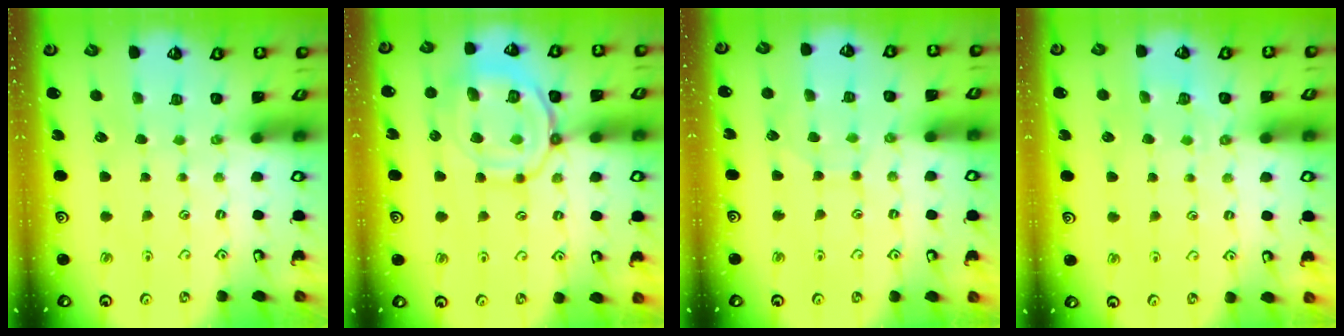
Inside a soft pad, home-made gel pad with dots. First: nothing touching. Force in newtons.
{"total": 13.6, "press": 13.6, "slide": 1.3}
{"total": 5.6, "press": 5.6, "slide": 0.5}
{"total": 3.0, "press": 2.9, "slide": 0.7}